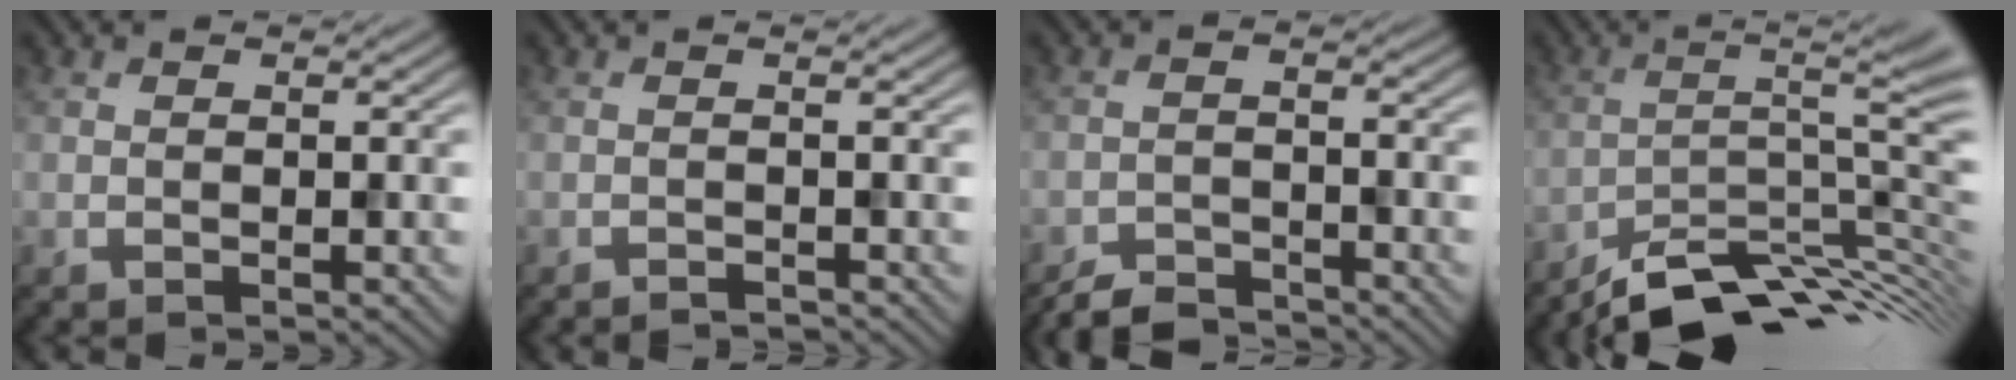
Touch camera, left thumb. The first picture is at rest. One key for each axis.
{"total": 1.1, "fx": -0.9, "fy": 0.1, "fz": 0.6, "tx": -0.004, "ty": -0.001, "tz": -0.017}
{"total": 4.4, "fx": -4.0, "fy": 1.1, "fz": 1.2, "tx": -0.022, "ty": -0.002, "tz": -0.080}
{"total": 11.5, "fx": -7.2, "fy": 2.3, "fz": 8.7, "tx": -0.122, "ty": 0.005, "tz": -0.121}